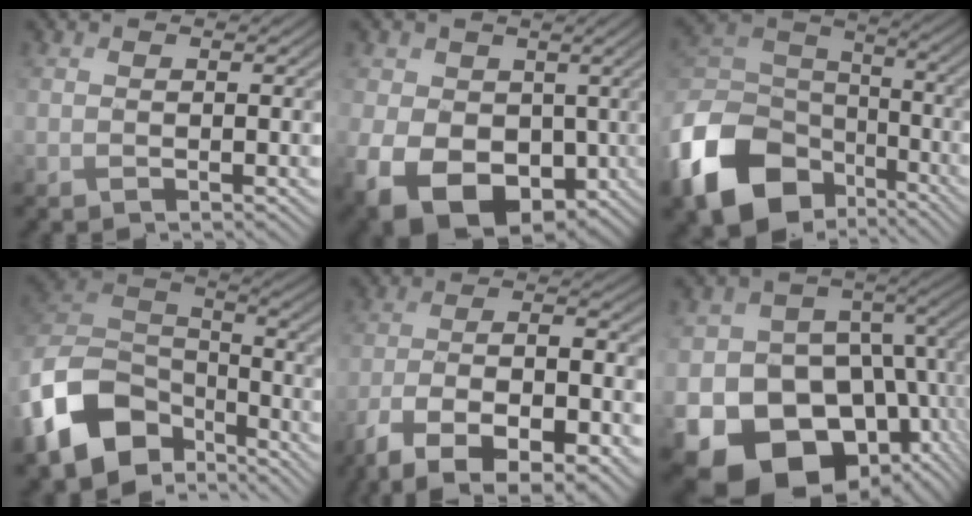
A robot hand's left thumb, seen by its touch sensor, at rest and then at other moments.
{"total": 11.3, "force": [-2.8, 8.4, 7.0], "torque": [-0.145, -0.035, -0.047]}
{"total": 15.9, "force": [-8.5, 10.9, 7.8], "torque": [-0.210, -0.036, -0.168]}
{"total": 14.5, "force": [-7.9, 9.7, 7.3], "torque": [-0.199, -0.028, -0.148]}
{"total": 13.3, "force": [-8.1, 4.5, 9.4], "torque": [-0.160, -0.020, -0.134]}
{"total": 20.2, "force": [-7.6, 15.1, 11.0], "torque": [-0.227, -0.037, -0.101]}